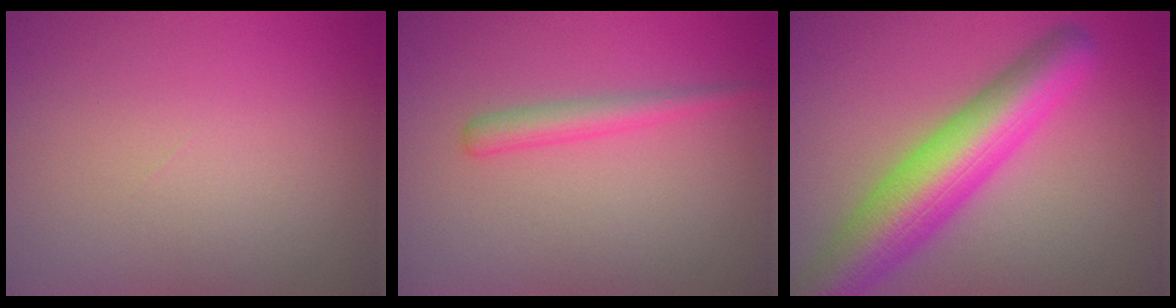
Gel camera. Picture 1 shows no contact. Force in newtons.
{"total": 2.0, "press": 2.0, "slide": 0.1}
{"total": 9.1, "press": 9.1, "slide": 0.5}